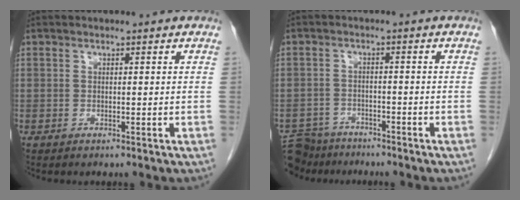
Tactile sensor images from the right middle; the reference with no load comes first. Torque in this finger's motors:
{"motor_torque": [1.01, -1.13, -0.02, -0.01]}